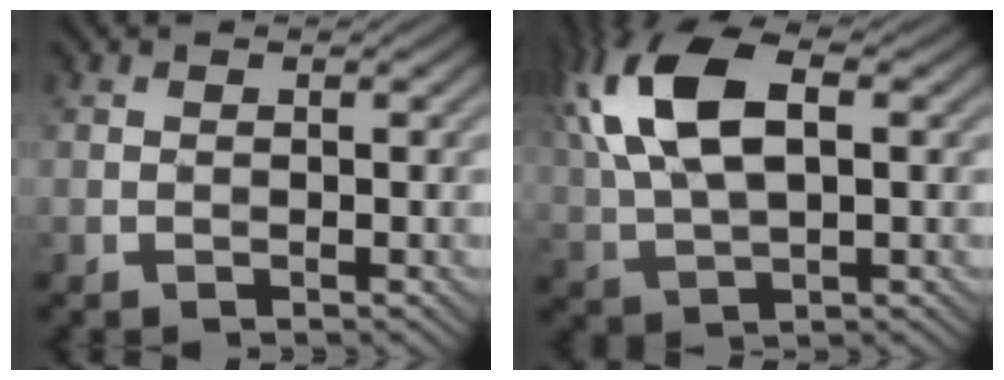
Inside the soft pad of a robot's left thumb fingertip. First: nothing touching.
{"total": 12.4, "force": [3.8, 5.9, 10.2], "torque": [-0.235, 0.019, 0.070]}